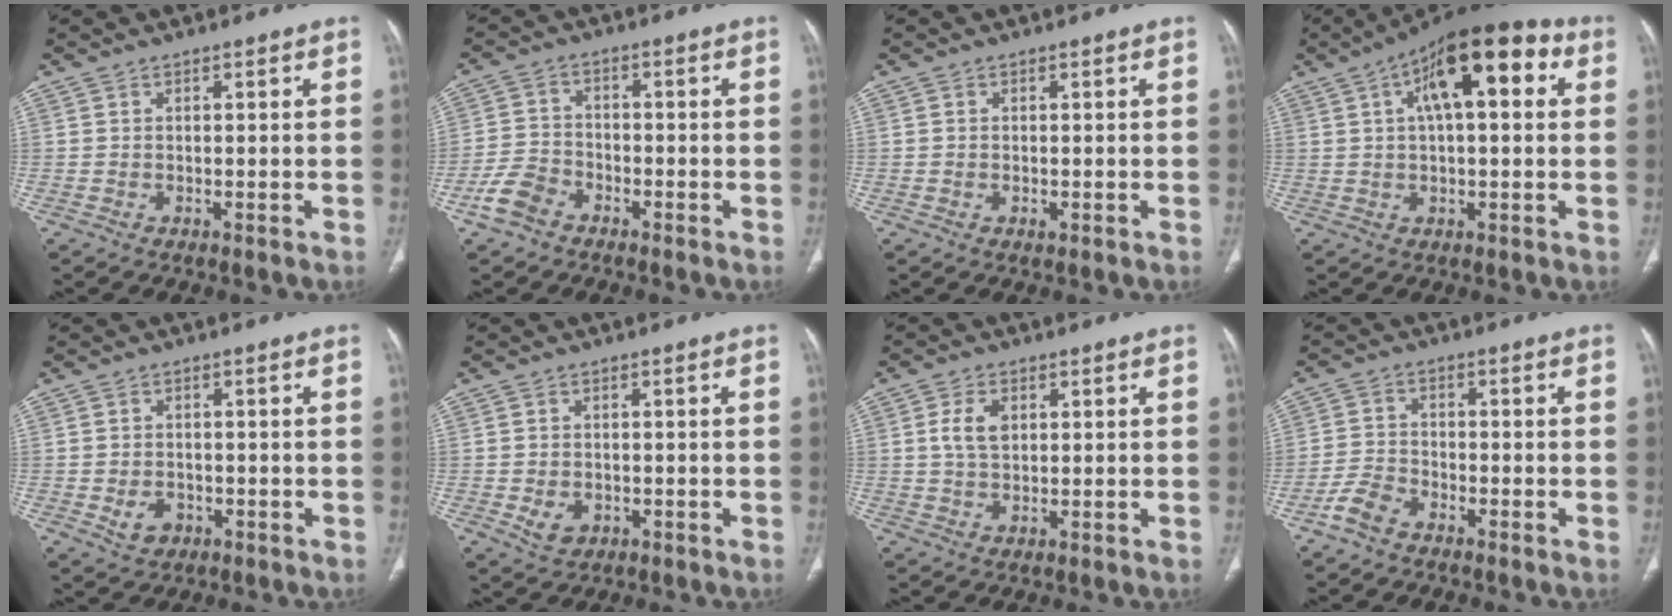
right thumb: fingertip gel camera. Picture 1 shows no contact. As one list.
[{"total": 6.1, "force": [-3.7, 4.1, 2.7], "torque": [-0.053, 0.021, -0.073]}, {"total": 0.9, "force": [-0.2, 0.7, 0.6], "torque": [-0.012, -0.002, -0.001]}, {"total": 16.2, "force": [5.2, 6.6, 13.8], "torque": [-0.182, 0.027, 0.071]}, {"total": 3.9, "force": [-1.3, 3.1, 2.1], "torque": [-0.028, 0.006, -0.013]}, {"total": 4.0, "force": [-1.1, 3.1, 2.3], "torque": [-0.032, 0.003, -0.008]}, {"total": 4.8, "force": [1.2, 3.0, 3.6], "torque": [-0.068, 0.000, 0.023]}, {"total": 4.3, "force": [-3.2, 2.1, 2.0], "torque": [-0.041, 0.016, -0.067]}]